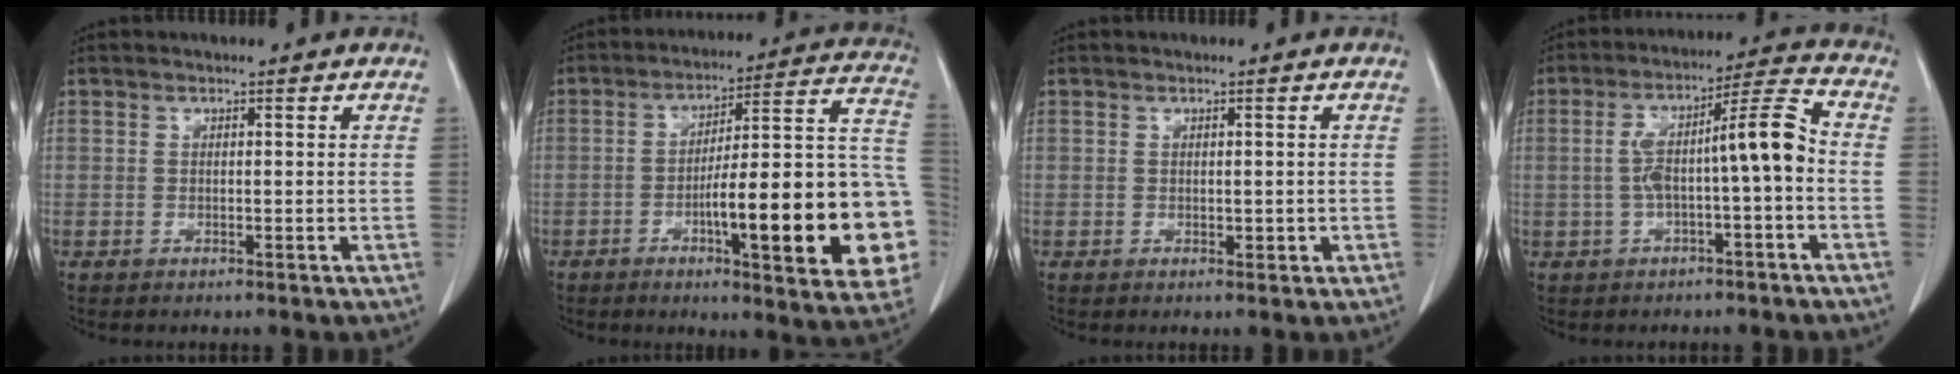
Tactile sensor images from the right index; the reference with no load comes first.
{"total": 24.4, "force": [-6.0, 3.6, 23.4], "torque": [-0.230, 0.019, -0.077]}
{"total": 1.4, "force": [-0.2, 0.8, 1.1], "torque": [-0.014, 0.000, 0.002]}
{"total": 9.7, "force": [-1.1, 0.7, 9.6], "torque": [-0.164, 0.038, -0.020]}